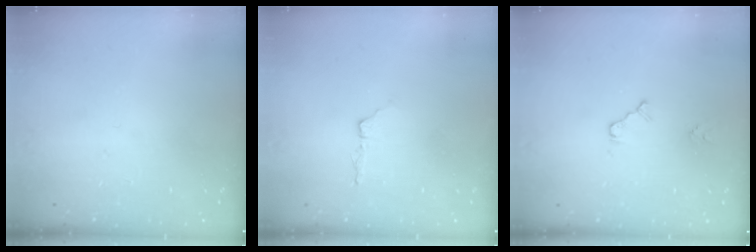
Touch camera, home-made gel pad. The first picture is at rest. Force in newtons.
{"total": 3.9, "press": 3.9, "slide": 0.5}
{"total": 3.3, "press": 3.3, "slide": 0.3}